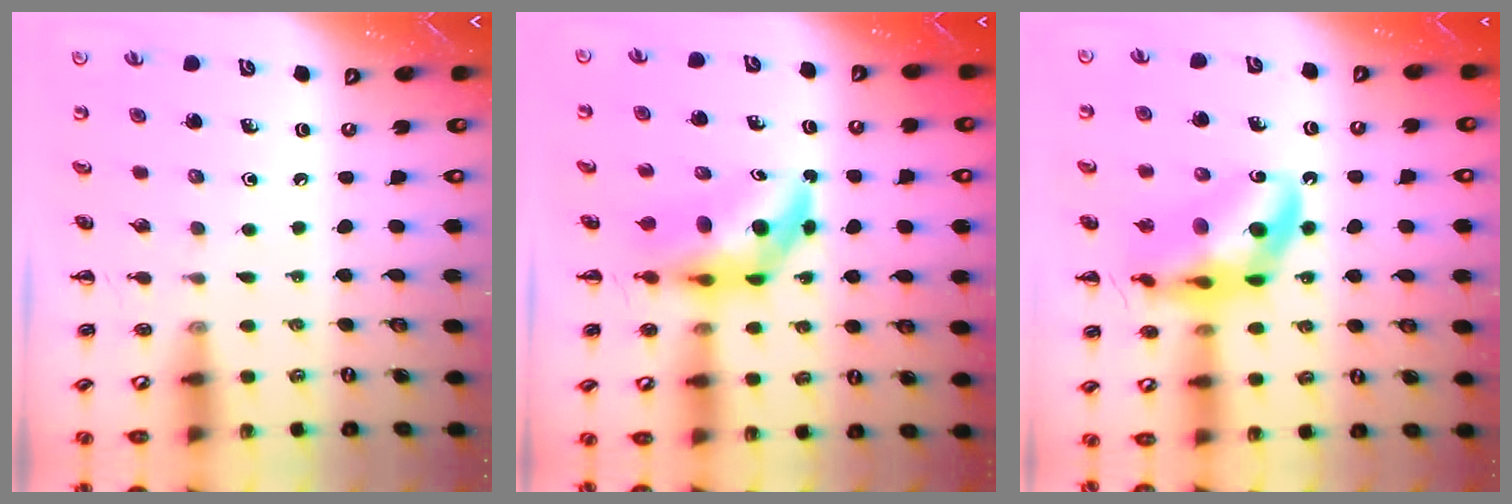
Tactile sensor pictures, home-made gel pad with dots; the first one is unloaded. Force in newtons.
{"total": 7.9, "press": 7.8, "slide": 1.6}
{"total": 17.1, "press": 16.6, "slide": 4.0}